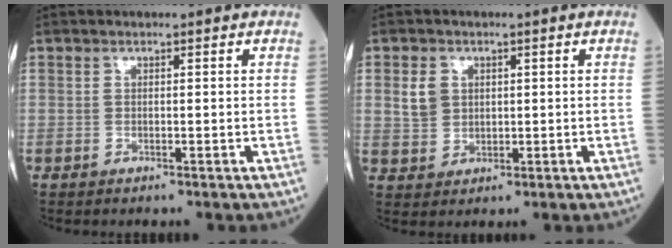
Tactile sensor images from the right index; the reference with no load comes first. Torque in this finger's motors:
{"motor_torque": [0.39, 0.26, 0.05, 0.01]}